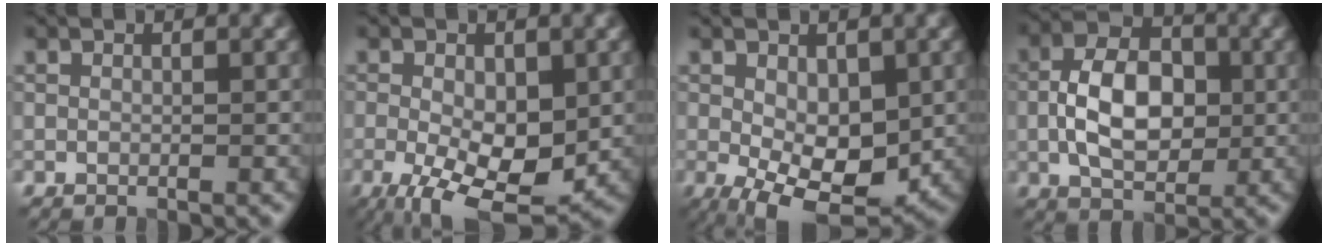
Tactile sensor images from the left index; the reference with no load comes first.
{"total": 8.7, "force": [-2.2, 4.2, 7.3], "torque": [-0.133, -0.017, -0.034]}
{"total": 7.9, "force": [-1.5, 4.2, 6.5], "torque": [-0.113, -0.017, -0.018]}
{"total": 7.0, "force": [-0.5, 4.2, 5.5], "torque": [-0.098, 0.005, -0.015]}